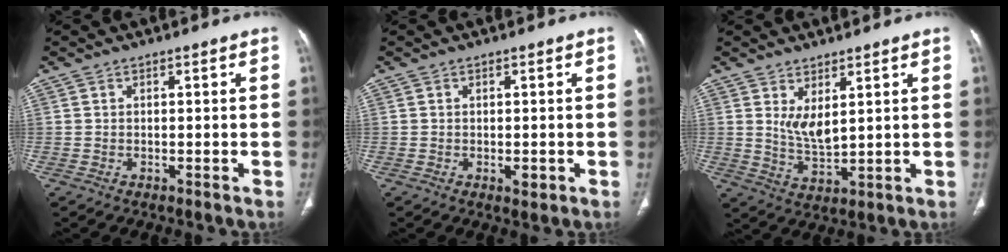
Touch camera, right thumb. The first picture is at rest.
{"total": 1.7, "force": [-0.4, 0.9, 1.4], "torque": [-0.016, -0.003, -0.002]}
{"total": 5.4, "force": [2.4, 2.1, 4.3], "torque": [-0.080, -0.030, 0.057]}